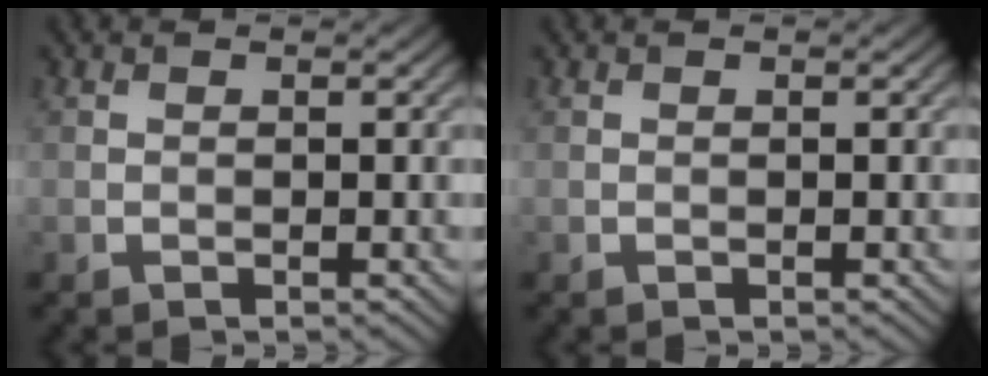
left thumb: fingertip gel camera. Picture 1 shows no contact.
{"total": 0.0}